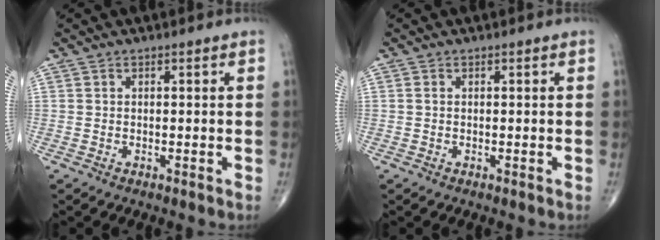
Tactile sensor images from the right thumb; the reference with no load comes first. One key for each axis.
{"total": 0.0}